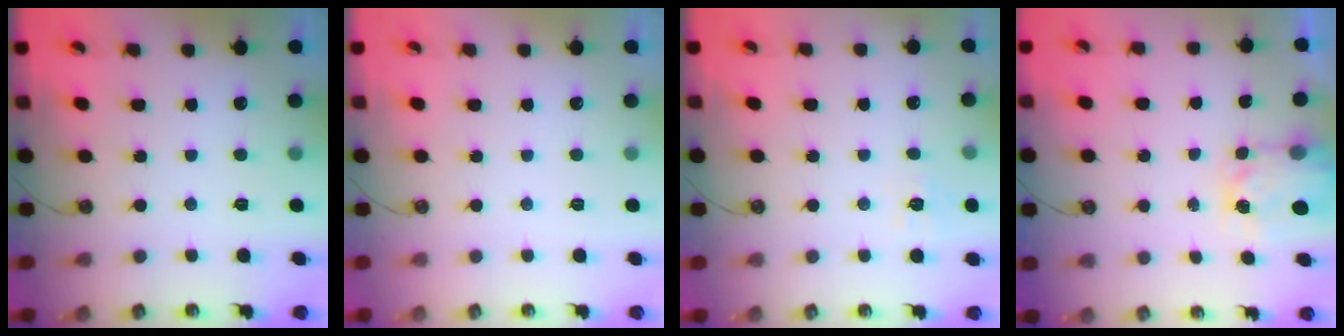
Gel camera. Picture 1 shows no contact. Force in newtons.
{"total": 0.0}
{"total": 6.6, "press": 6.6, "slide": 0.6}
{"total": 4.0, "press": 3.9, "slide": 0.6}